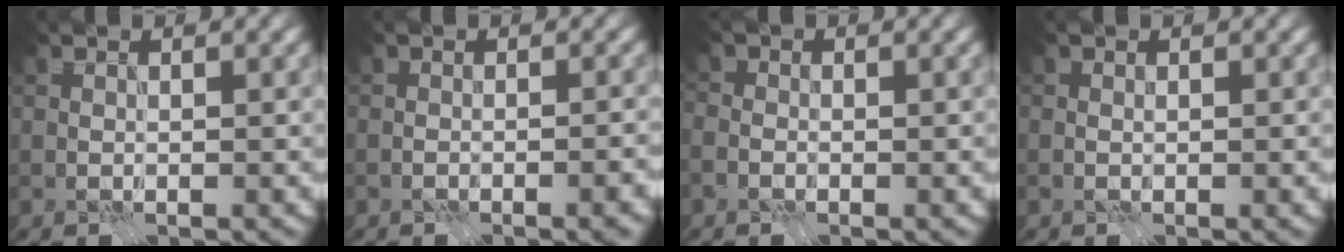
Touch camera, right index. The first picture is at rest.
{"total": 1.7, "force": [-0.7, 0.5, 1.5], "torque": [-0.006, 0.005, -0.011]}
{"total": 1.2, "force": [-0.5, 1.0, 0.4], "torque": [-0.003, 0.000, -0.008]}
{"total": 0.0}